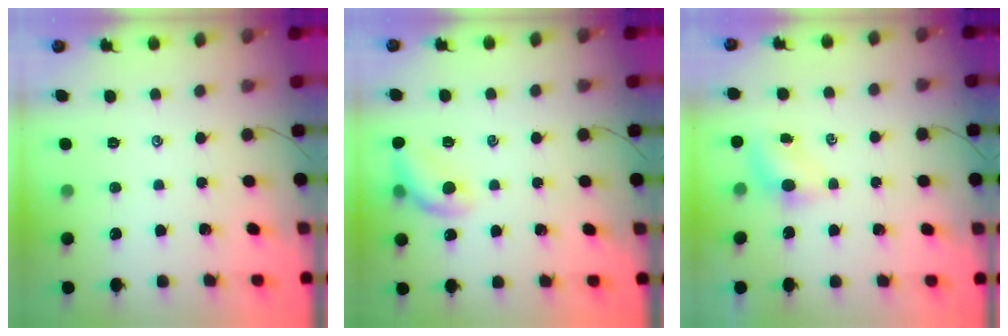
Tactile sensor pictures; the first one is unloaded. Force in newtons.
{"total": 10.9, "press": 10.7, "slide": 2.1}
{"total": 4.3, "press": 4.2, "slide": 0.9}